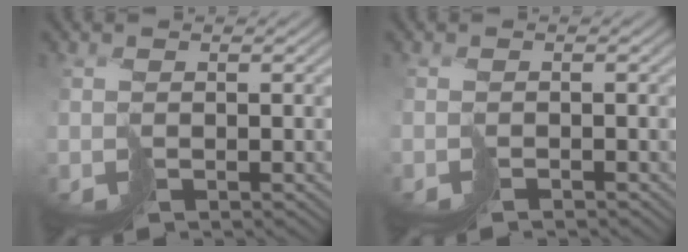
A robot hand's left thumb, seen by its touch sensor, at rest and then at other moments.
{"total": 1.1, "force": [-1.0, 0.0, -0.4], "torque": [0.012, 0.000, -0.021]}